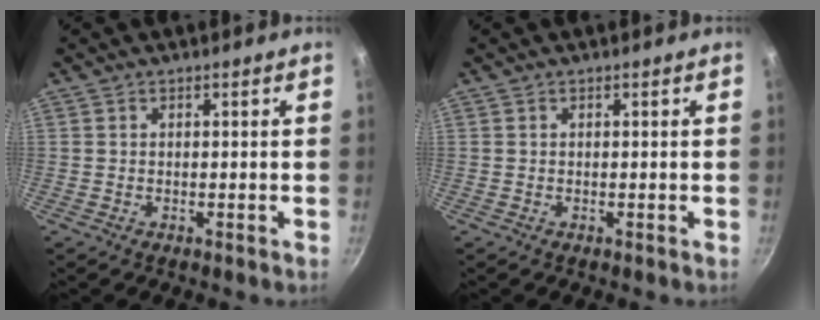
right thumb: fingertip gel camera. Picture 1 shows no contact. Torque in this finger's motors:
{"motor_torque": [-0.01, 0.00, 0.06, -0.07, 0.02]}